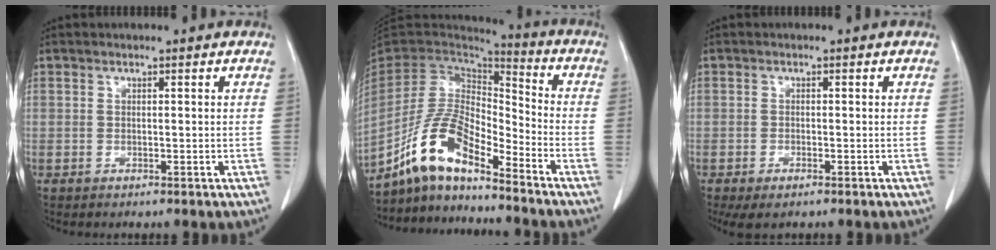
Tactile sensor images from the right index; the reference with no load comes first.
{"total": 12.4, "force": [-9.4, 3.0, 7.5], "torque": [-0.158, 0.018, -0.176]}
{"total": 3.3, "force": [-2.2, 1.0, 2.2], "torque": [-0.038, -0.008, -0.032]}